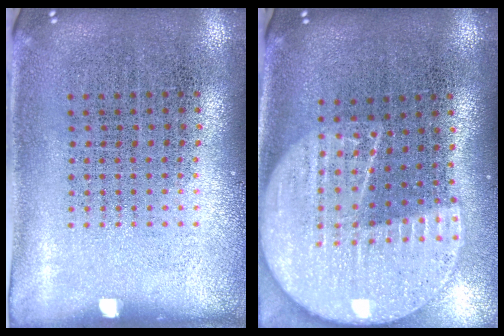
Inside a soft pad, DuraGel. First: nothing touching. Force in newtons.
{"total": 2.3, "press": 2.0, "slide": 1.1}